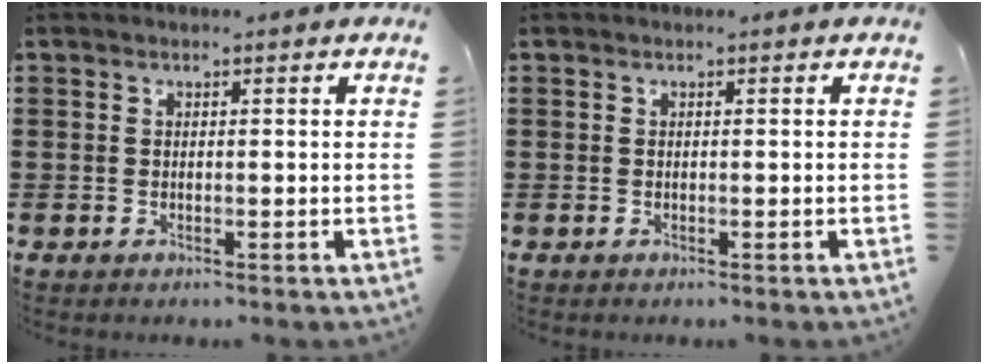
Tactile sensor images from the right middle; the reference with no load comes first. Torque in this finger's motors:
{"motor_torque": [-0.05, 0.19, -0.17, -0.03]}